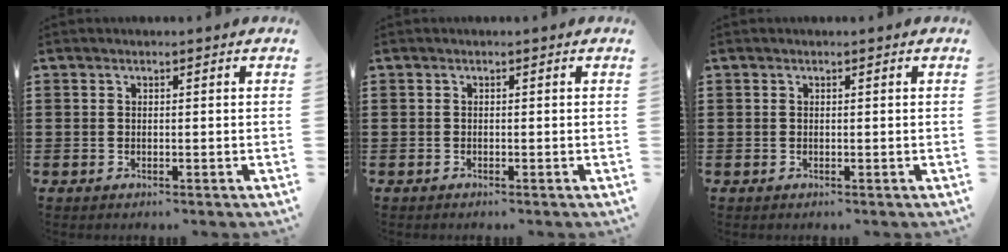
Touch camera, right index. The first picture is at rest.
{"total": 0.0}
{"total": 0.0}